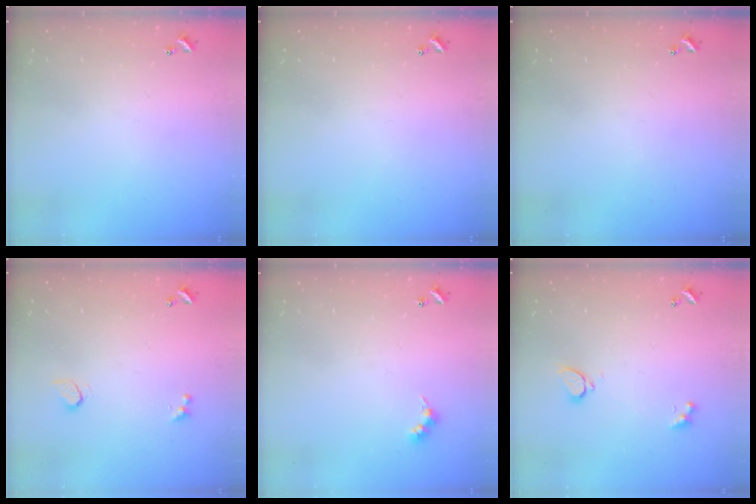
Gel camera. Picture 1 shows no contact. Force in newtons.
{"total": 0.0}
{"total": 0.0}
{"total": 0.9, "press": 0.8, "slide": 0.4}
{"total": 3.9, "press": 3.8, "slide": 0.6}
{"total": 2.1, "press": 1.8, "slide": 1.0}